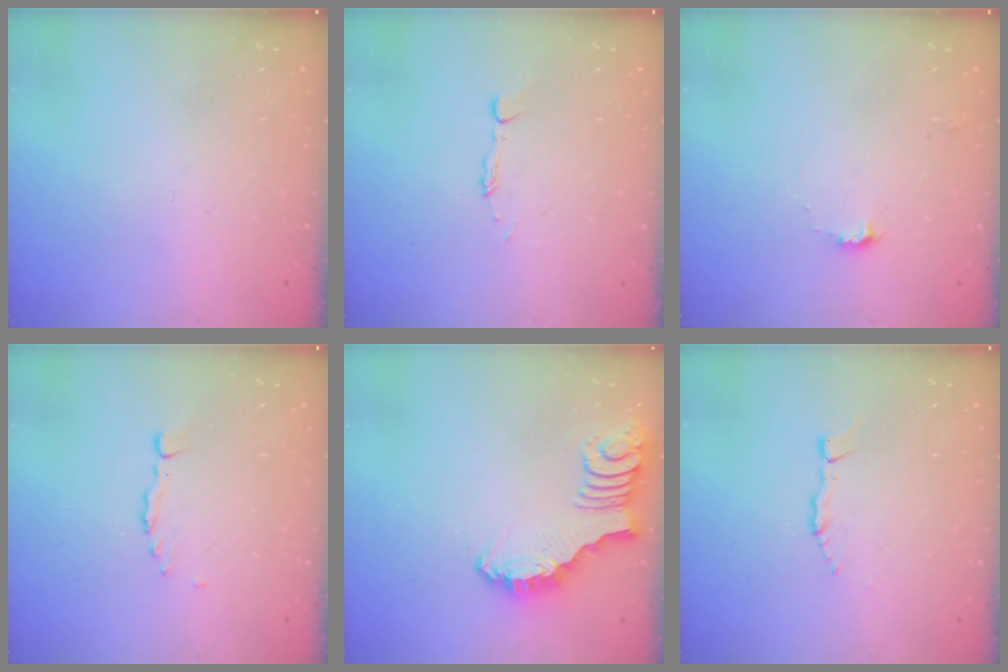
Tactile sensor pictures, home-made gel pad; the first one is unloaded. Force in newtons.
{"total": 3.0, "press": 3.0, "slide": 0.2}
{"total": 5.7, "press": 5.6, "slide": 0.5}
{"total": 0.0}
{"total": 1.9, "press": 1.8, "slide": 0.3}
{"total": 2.2, "press": 2.2, "slide": 0.3}